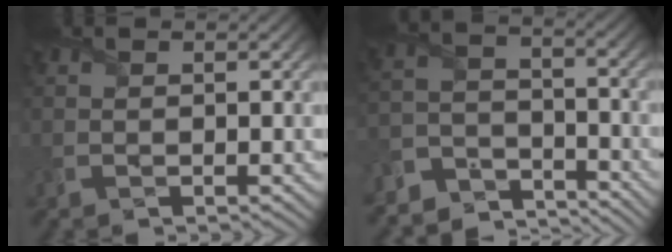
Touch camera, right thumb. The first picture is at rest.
{"total": 7.5, "force": [-6.9, 2.7, 1.4], "torque": [-0.028, -0.010, -0.145]}